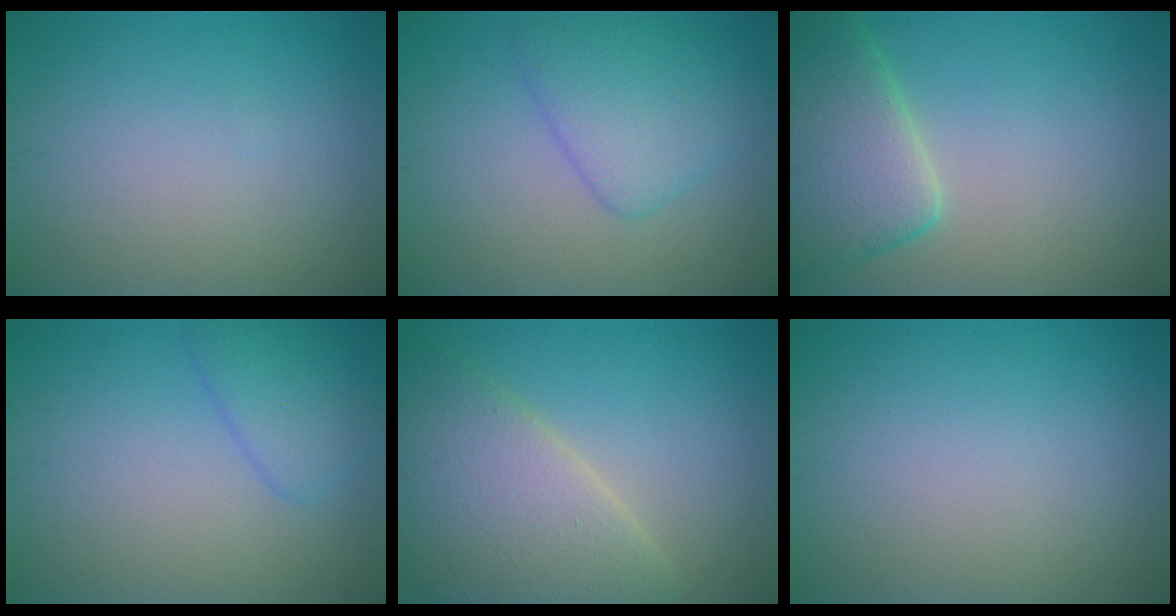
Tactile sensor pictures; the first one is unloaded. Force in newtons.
{"total": 4.2, "press": 4.2, "slide": 0.1}
{"total": 7.1, "press": 7.0, "slide": 0.6}
{"total": 2.7, "press": 2.6, "slide": 0.2}
{"total": 7.4, "press": 7.3, "slide": 0.5}
{"total": 0.0}